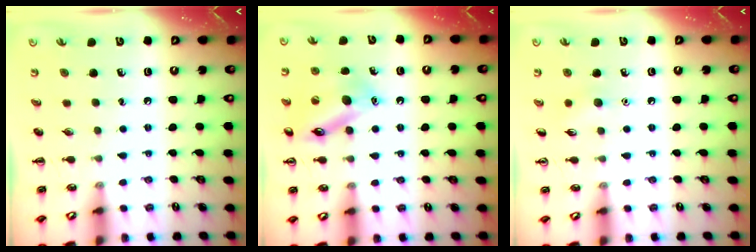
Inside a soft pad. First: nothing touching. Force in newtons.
{"total": 14.5, "press": 14.4, "slide": 1.7}
{"total": 5.2, "press": 4.9, "slide": 1.6}